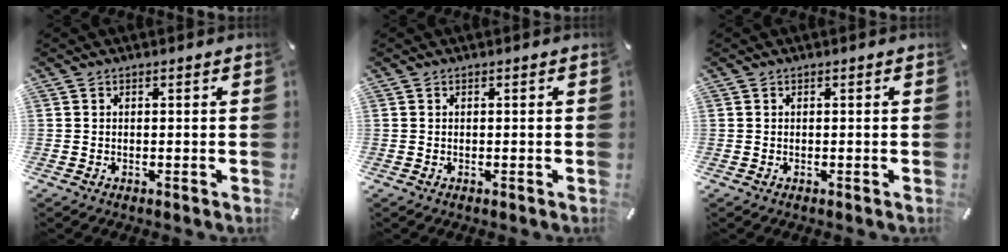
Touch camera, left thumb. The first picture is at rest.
{"total": 0.0}
{"total": 0.0}